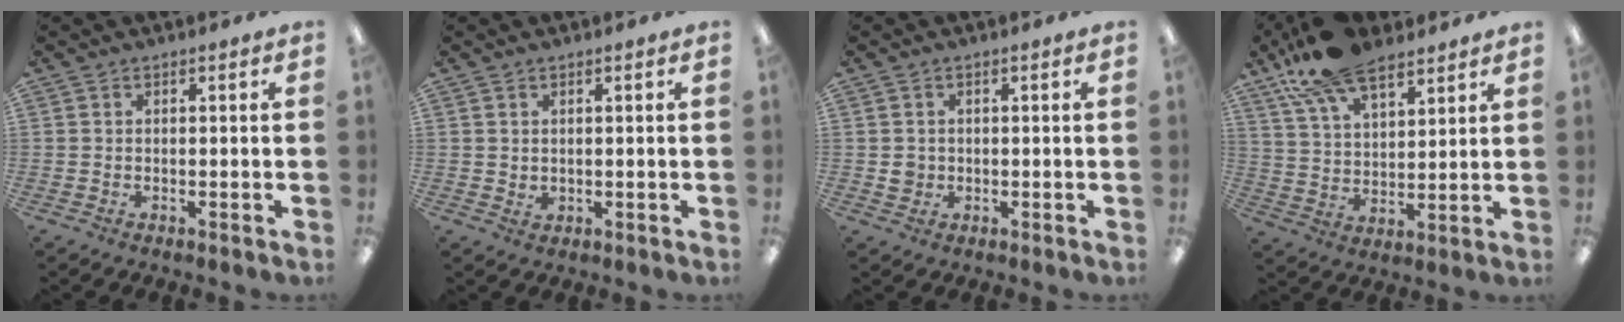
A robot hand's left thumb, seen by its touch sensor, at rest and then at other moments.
{"total": 1.4, "force": [1.0, 0.8, 0.5], "torque": [-0.012, 0.001, 0.018]}
{"total": 2.2, "force": [0.3, 2.1, 0.7], "torque": [-0.007, 0.000, 0.002]}
{"total": 16.3, "force": [11.2, 7.7, 9.1], "torque": [-0.167, -0.044, 0.202]}